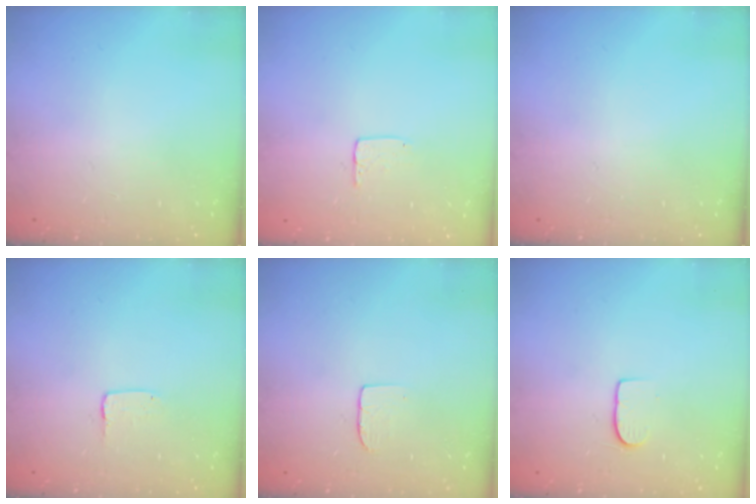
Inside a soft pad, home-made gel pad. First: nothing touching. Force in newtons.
{"total": 3.9, "press": 3.9, "slide": 0.1}
{"total": 0.0}
{"total": 2.0, "press": 2.0, "slide": 0.2}
{"total": 3.7, "press": 3.7, "slide": 0.3}
{"total": 6.6, "press": 6.6, "slide": 0.7}